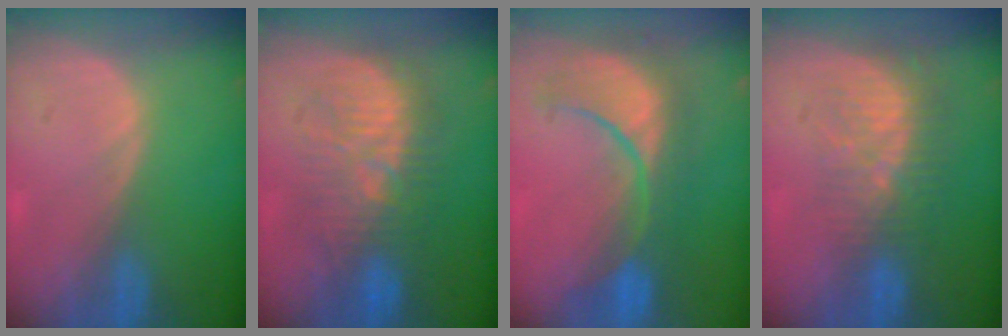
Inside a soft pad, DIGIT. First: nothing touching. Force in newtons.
{"total": 9.9, "press": 9.9, "slide": 0.3}
{"total": 9.6, "press": 9.5, "slide": 1.7}
{"total": 8.6, "press": 7.4, "slide": 4.5}